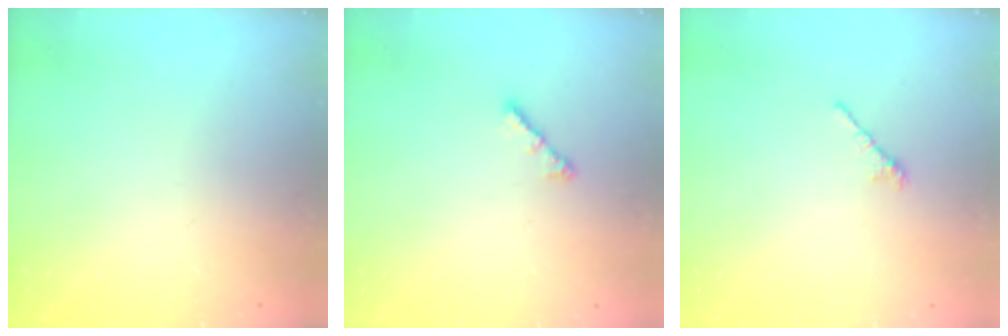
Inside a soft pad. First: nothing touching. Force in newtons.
{"total": 3.0, "press": 2.9, "slide": 0.6}
{"total": 2.4, "press": 2.3, "slide": 0.7}